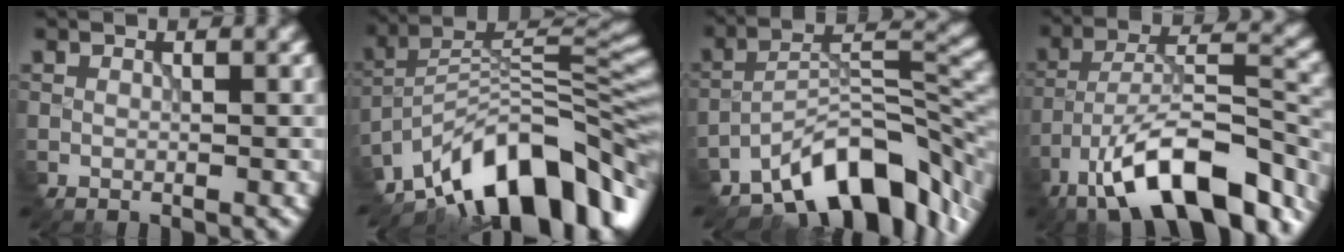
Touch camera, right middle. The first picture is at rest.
{"total": 13.3, "force": [-9.2, 5.4, 8.0], "torque": [-0.121, 0.033, -0.161]}
{"total": 10.0, "force": [-7.0, 3.8, 6.0], "torque": [-0.085, 0.008, -0.134]}
{"total": 13.3, "force": [-9.2, 4.5, 8.4], "torque": [-0.137, 0.013, -0.159]}